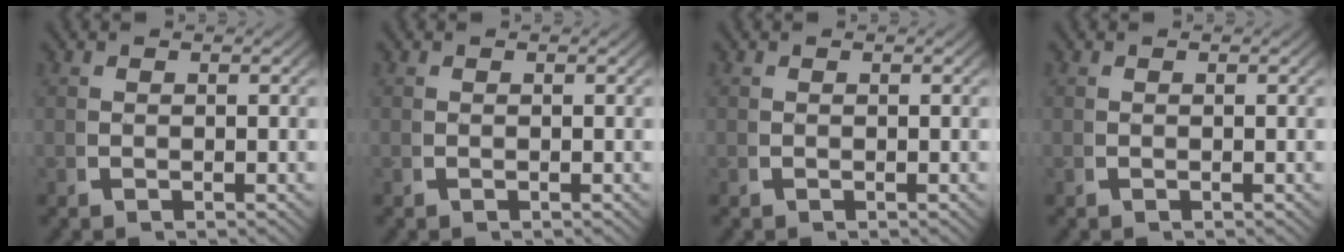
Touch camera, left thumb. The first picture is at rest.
{"total": 0.0}
{"total": 0.0}
{"total": 0.0}